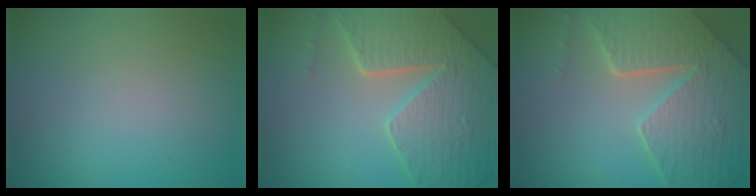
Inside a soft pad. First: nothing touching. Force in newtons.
{"total": 7.8, "press": 5.8, "slide": 5.3}
{"total": 7.9, "press": 5.8, "slide": 5.5}